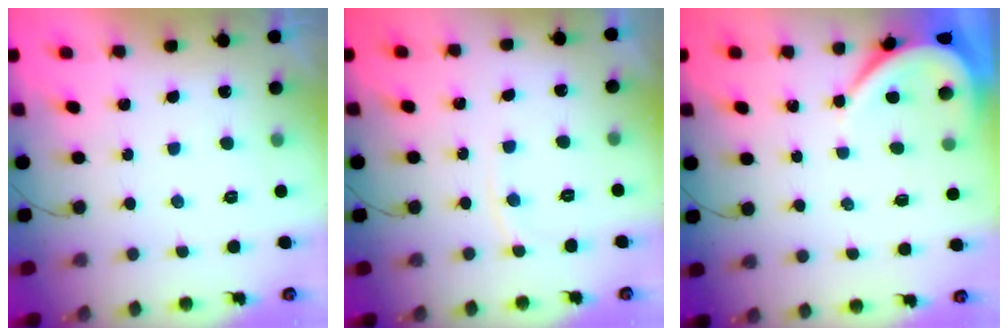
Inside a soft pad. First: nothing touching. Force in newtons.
{"total": 3.1, "press": 3.1, "slide": 0.1}
{"total": 3.7, "press": 3.7, "slide": 0.4}